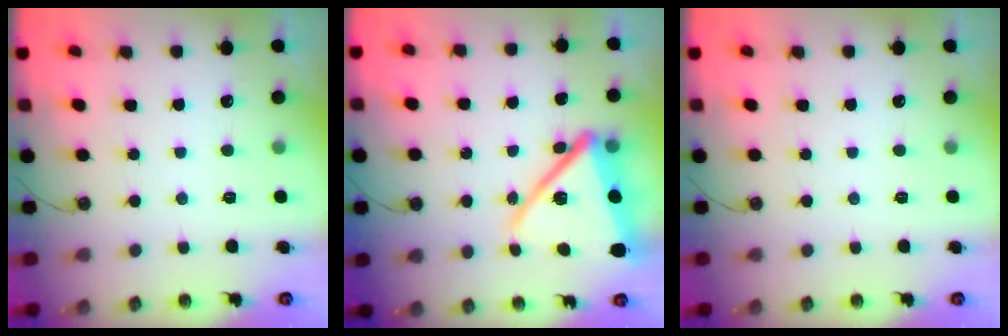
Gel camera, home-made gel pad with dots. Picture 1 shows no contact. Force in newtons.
{"total": 19.4, "press": 19.4, "slide": 1.6}
{"total": 0.0}